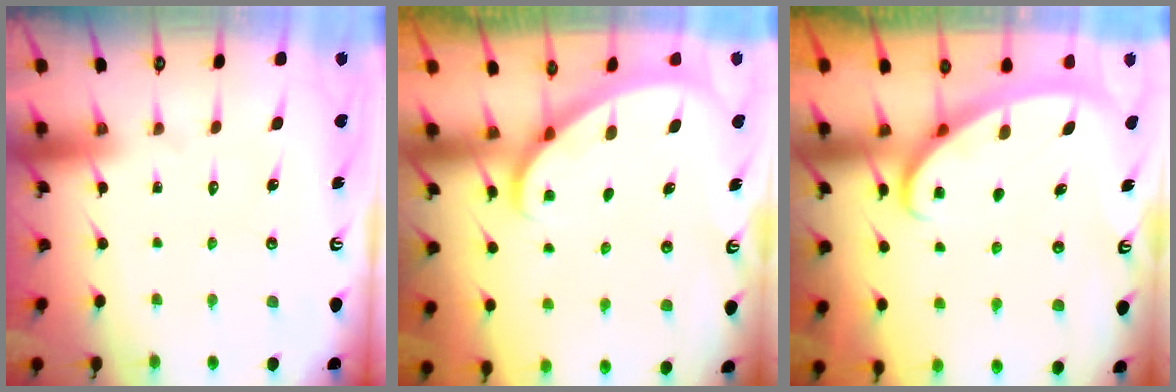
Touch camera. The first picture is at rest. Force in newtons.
{"total": 2.0, "press": 2.0, "slide": 0.1}
{"total": 2.5, "press": 2.5, "slide": 0.4}